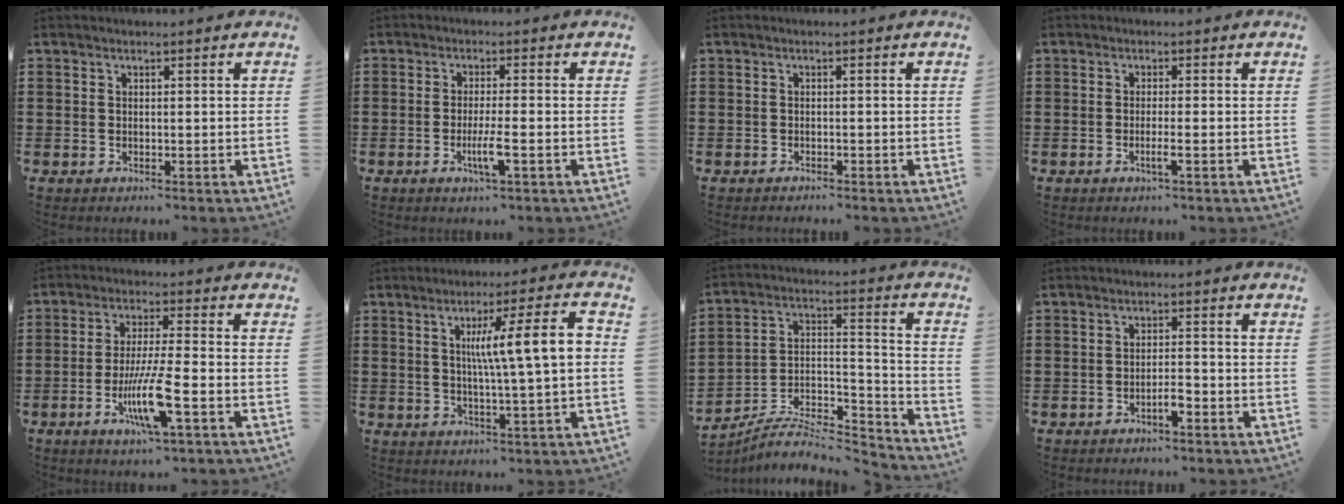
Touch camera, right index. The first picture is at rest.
{"total": 4.1, "force": [-1.5, 0.2, 3.8], "torque": [-0.071, -0.009, -0.028]}
{"total": 0.7, "force": [-0.7, -0.1, 0.1], "torque": [-0.004, -0.004, -0.015]}
{"total": 2.1, "force": [-0.9, -0.1, 1.9], "torque": [-0.031, -0.004, -0.017]}
{"total": 9.3, "force": [-3.7, 1.1, 8.5], "torque": [-0.170, -0.015, -0.070]}
{"total": 10.3, "force": [1.3, 0.5, 10.2], "torque": [-0.179, -0.002, 0.014]}
{"total": 6.9, "force": [-6.3, 1.6, 2.2], "torque": [-0.041, 0.001, -0.127]}
{"total": 2.6, "force": [-1.5, 0.4, 2.0], "torque": [-0.036, 0.003, -0.028]}